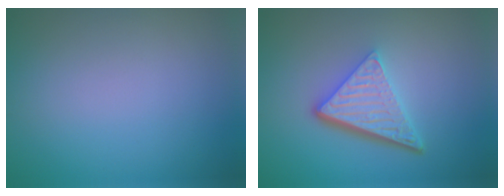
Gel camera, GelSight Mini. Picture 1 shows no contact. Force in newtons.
{"total": 5.3, "press": 3.6, "slide": 3.8}